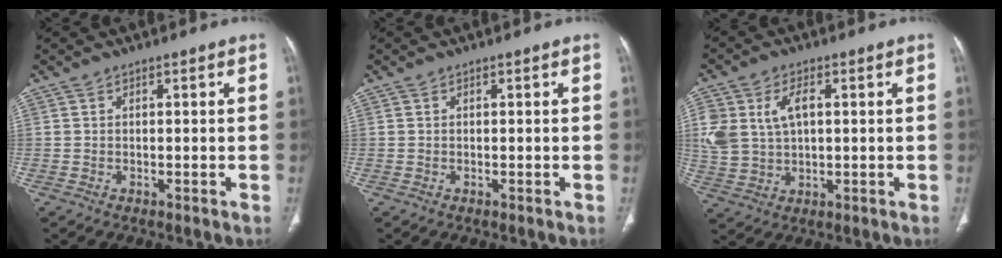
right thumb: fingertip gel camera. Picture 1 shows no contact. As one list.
[{"total": 0.0}, {"total": 9.9, "force": [2.4, 6.2, 7.4], "torque": [-0.155, 0.007, 0.055]}]